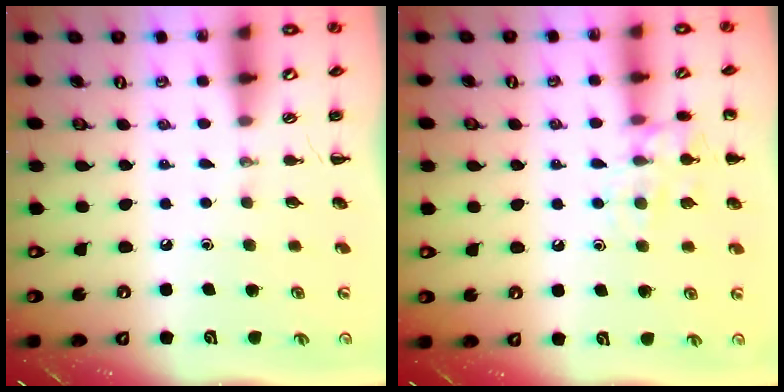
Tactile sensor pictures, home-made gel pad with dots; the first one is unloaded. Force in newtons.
{"total": 10.9, "press": 10.9, "slide": 0.8}